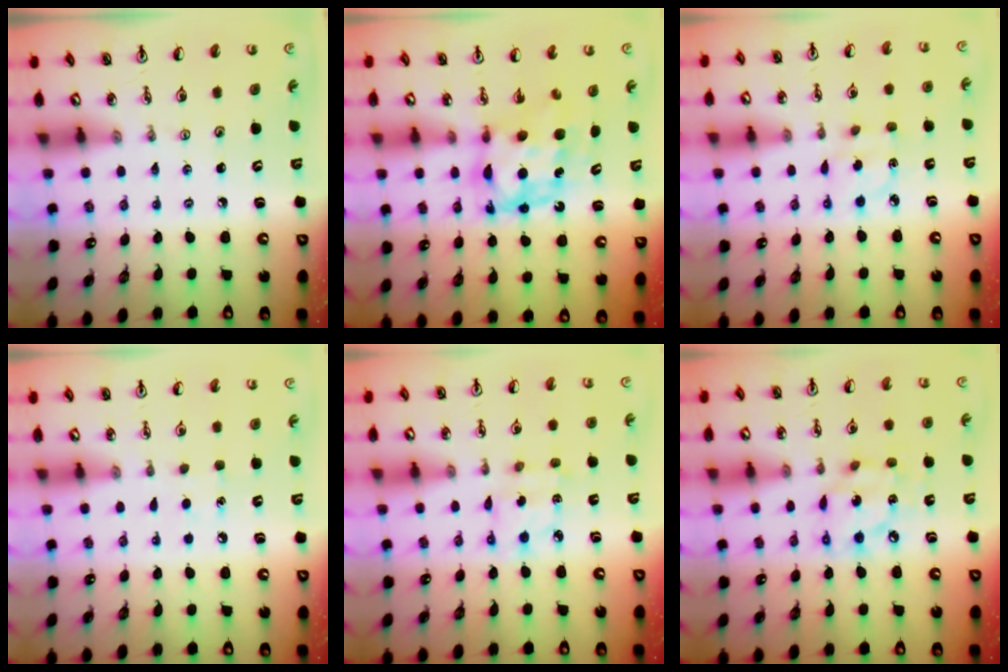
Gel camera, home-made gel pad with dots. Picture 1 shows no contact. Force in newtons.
{"total": 7.6, "press": 7.6, "slide": 0.4}
{"total": 2.6, "press": 2.6, "slide": 0.1}
{"total": 5.0, "press": 4.9, "slide": 0.6}
{"total": 3.3, "press": 3.3, "slide": 0.1}
{"total": 11.2, "press": 11.1, "slide": 1.0}